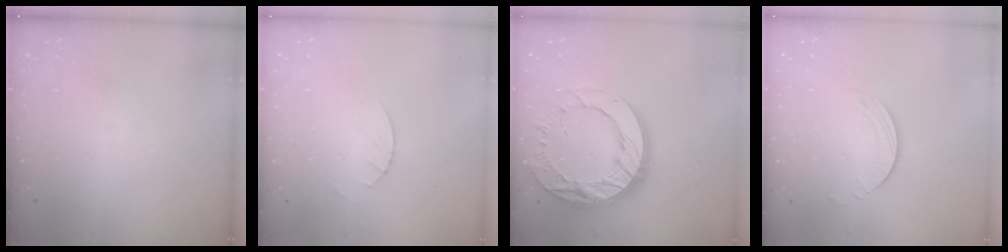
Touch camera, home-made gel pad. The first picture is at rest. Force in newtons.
{"total": 1.8, "press": 1.8, "slide": 0.2}
{"total": 21.8, "press": 21.7, "slide": 1.9}
{"total": 2.0, "press": 1.9, "slide": 0.3}